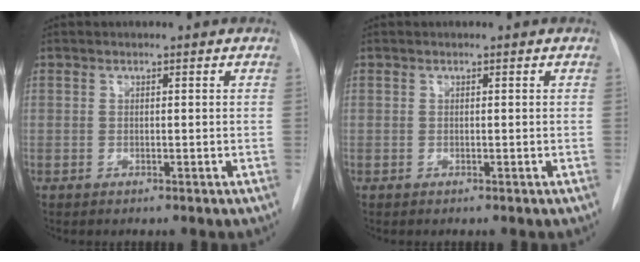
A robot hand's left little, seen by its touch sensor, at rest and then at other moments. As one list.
[{"total": 0.0}]